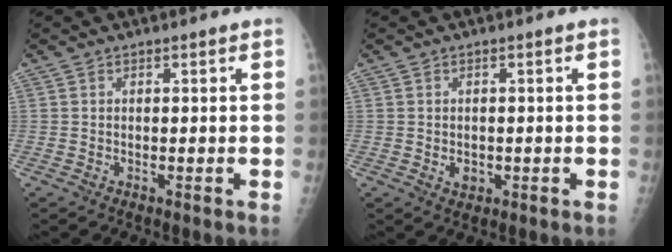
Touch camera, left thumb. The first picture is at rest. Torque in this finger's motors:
{"motor_torque": [-0.32, -0.02, 0.18, 0.00, 0.01]}